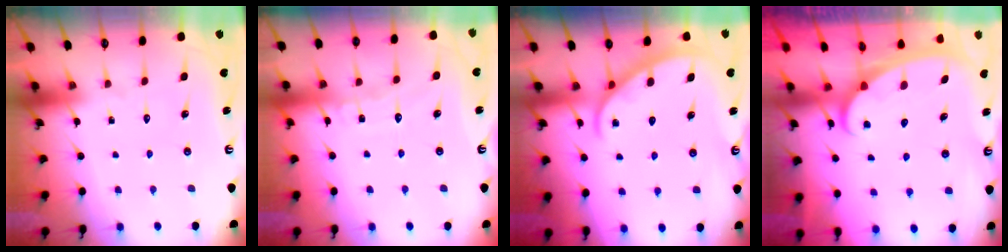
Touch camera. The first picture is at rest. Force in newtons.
{"total": 6.4, "press": 6.3, "slide": 0.6}
{"total": 2.7, "press": 2.6, "slide": 0.3}
{"total": 2.5, "press": 2.5, "slide": 0.4}